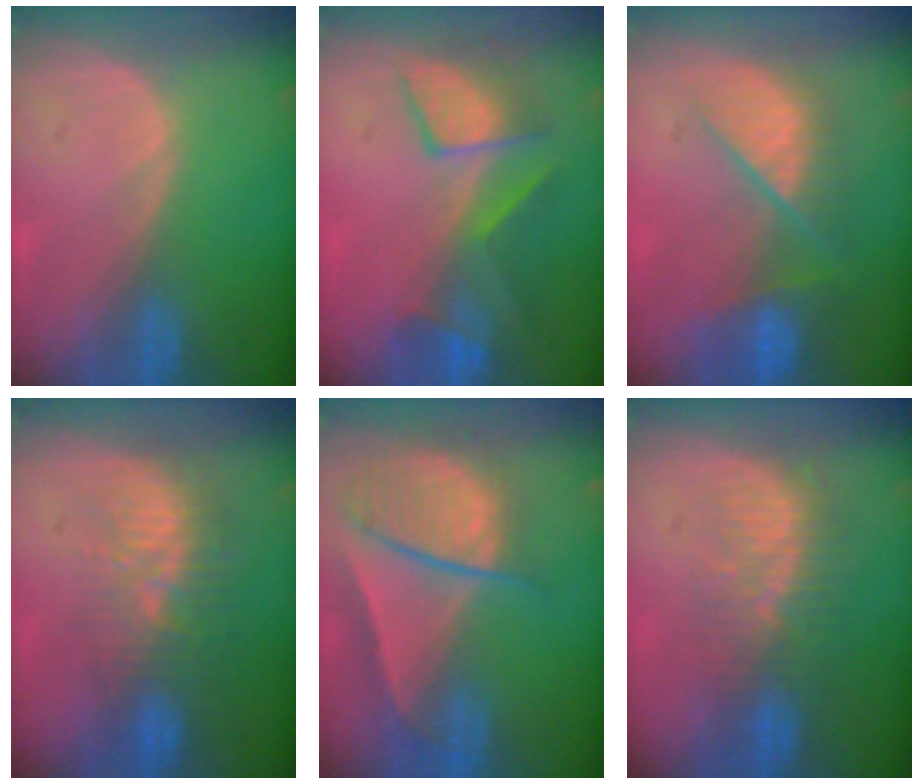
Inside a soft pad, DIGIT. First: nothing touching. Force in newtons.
{"total": 7.5, "press": 7.4, "slide": 1.1}
{"total": 9.7, "press": 8.3, "slide": 5.1}
{"total": 9.4, "press": 8.8, "slide": 3.4}
{"total": 9.4, "press": 8.1, "slide": 4.8}
{"total": 8.4, "press": 7.5, "slide": 3.8}